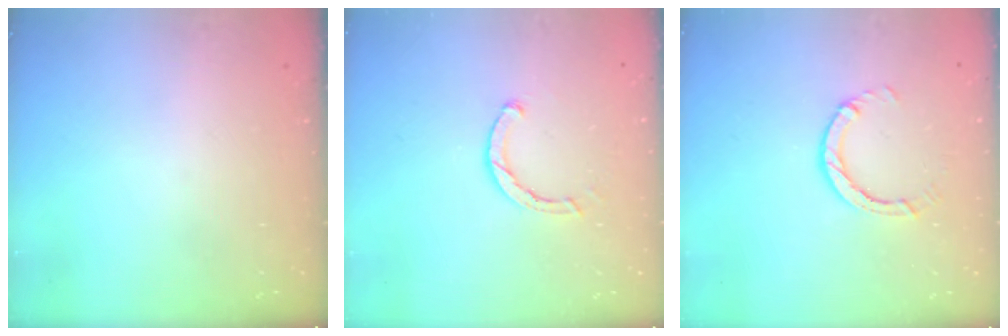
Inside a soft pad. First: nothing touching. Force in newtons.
{"total": 2.5, "press": 2.5, "slide": 0.1}
{"total": 2.9, "press": 2.9, "slide": 0.5}